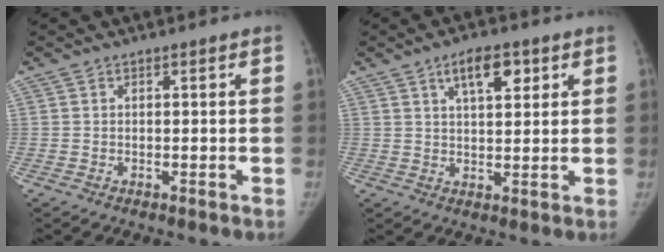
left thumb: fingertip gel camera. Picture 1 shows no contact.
{"total": 6.7, "force": [3.3, 2.9, 5.1], "torque": [-0.065, -0.010, 0.052]}